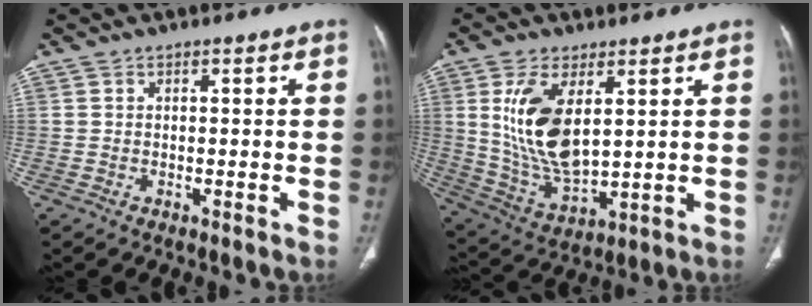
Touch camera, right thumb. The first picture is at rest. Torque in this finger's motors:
{"motor_torque": [-1.02, 1.66, 1.69, 0.46, 0.50]}